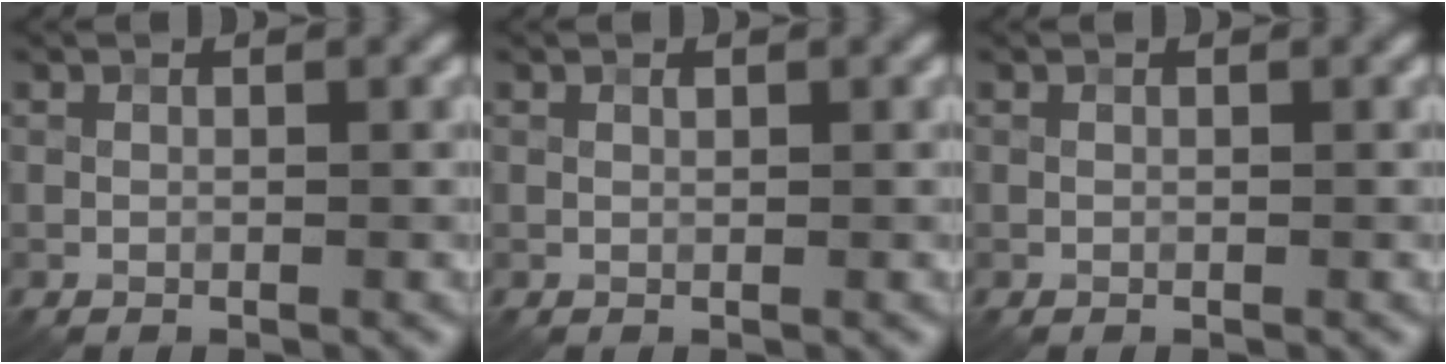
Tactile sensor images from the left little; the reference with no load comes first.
{"total": 0.0}
{"total": 0.0}